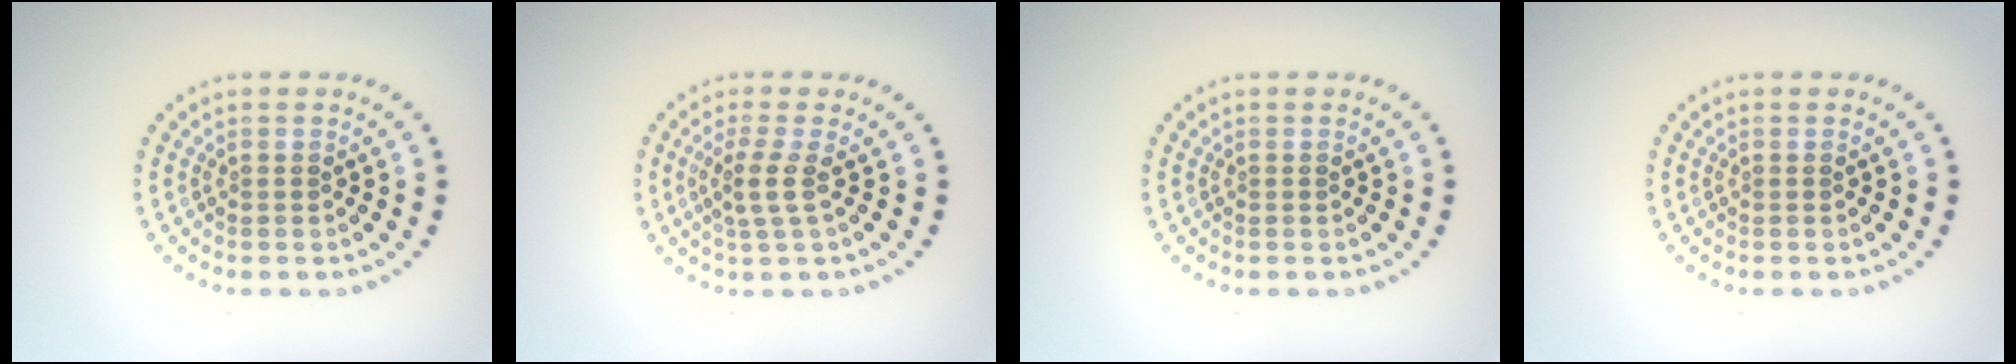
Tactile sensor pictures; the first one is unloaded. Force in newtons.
{"total": 2.1, "press": 1.6, "slide": 1.4}
{"total": 0.0}
{"total": 0.0}